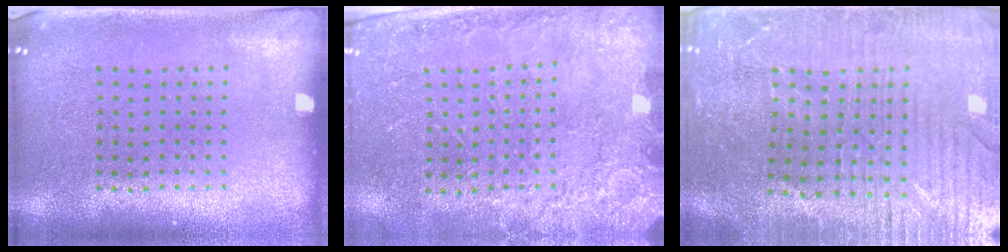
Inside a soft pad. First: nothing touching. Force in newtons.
{"total": 2.4, "press": 2.4, "slide": 0.6}
{"total": 3.2, "press": 3.2, "slide": 0.7}